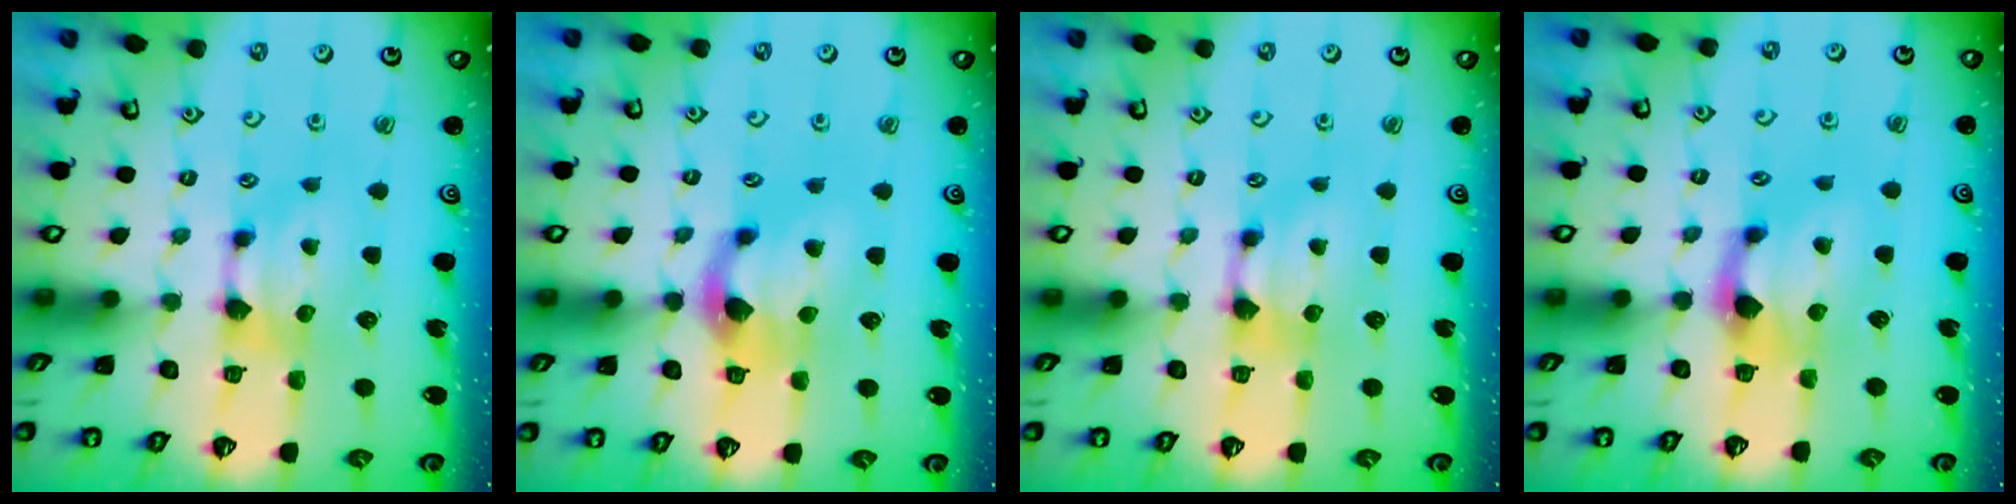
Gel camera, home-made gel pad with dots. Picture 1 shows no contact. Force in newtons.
{"total": 2.9, "press": 2.2, "slide": 1.9}
{"total": 0.6, "press": 0.1, "slide": 0.6}
{"total": 1.2, "press": 0.5, "slide": 1.1}